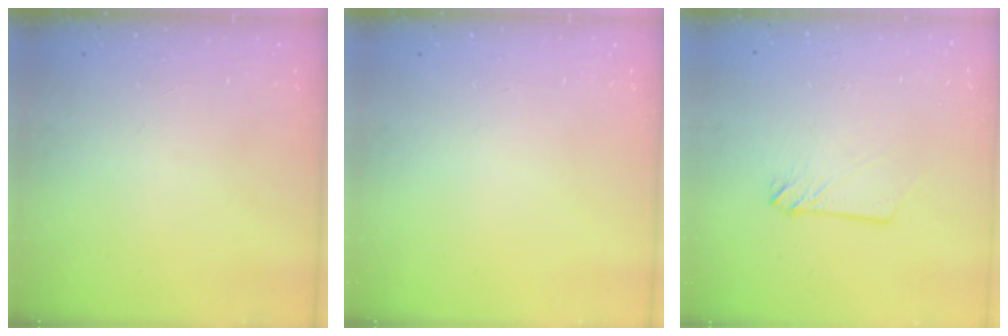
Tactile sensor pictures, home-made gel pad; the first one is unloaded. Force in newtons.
{"total": 0.0}
{"total": 2.9, "press": 2.9, "slide": 0.4}